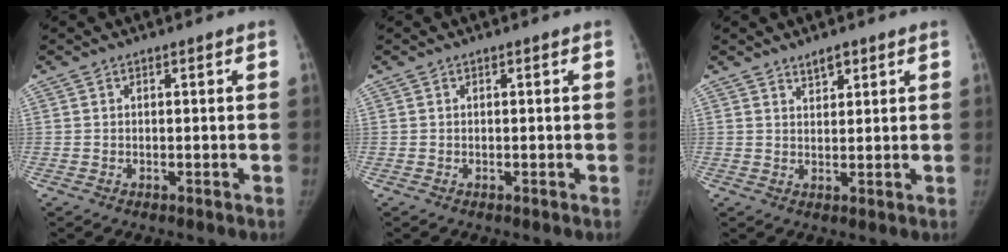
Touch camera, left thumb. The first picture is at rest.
{"total": 0.0}
{"total": 2.6, "force": [2.0, 0.9, 1.4], "torque": [-0.017, -0.015, 0.034]}